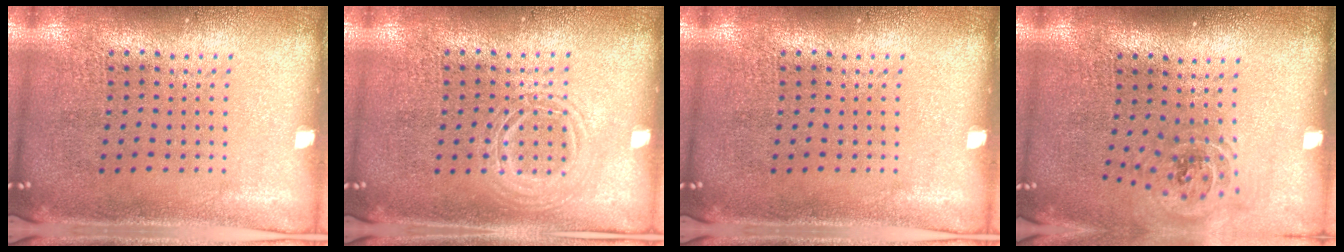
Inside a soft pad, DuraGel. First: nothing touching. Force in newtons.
{"total": 2.0, "press": 2.0, "slide": 0.3}
{"total": 0.0}
{"total": 1.1, "press": 1.0, "slide": 0.2}